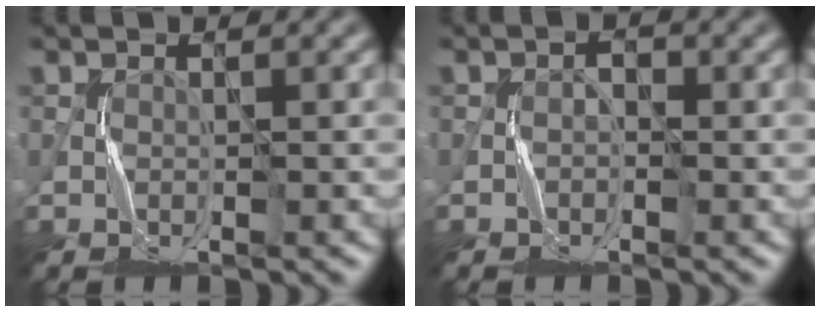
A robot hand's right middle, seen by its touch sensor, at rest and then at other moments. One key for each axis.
{"total": 1.0, "fx": -0.5, "fy": 0.8, "fz": 0.5, "tx": 0.005, "ty": 0.006, "tz": -0.011}